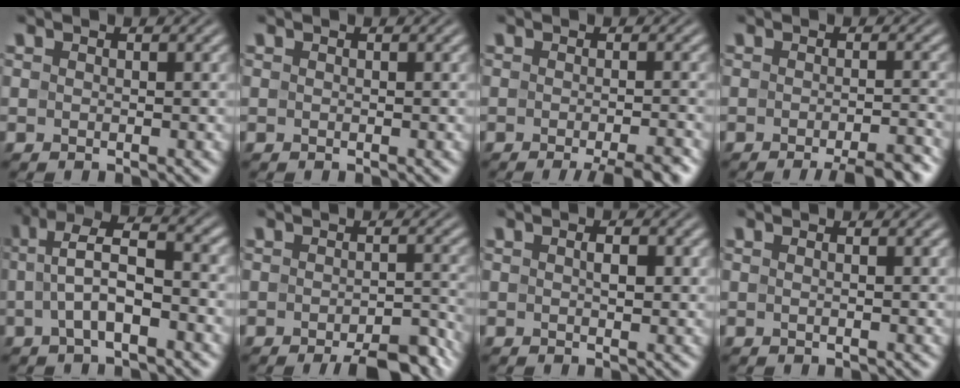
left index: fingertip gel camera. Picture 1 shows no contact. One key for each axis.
{"total": 0.0}
{"total": 4.2, "fx": -2.6, "fy": 0.7, "fz": 3.2, "tx": -0.035, "ty": -0.001, "tz": -0.038}
{"total": 4.5, "fx": -3.0, "fy": 0.8, "fz": 3.2, "tx": -0.036, "ty": 0.000, "tz": -0.043}
{"total": 5.3, "fx": -0.6, "fy": 1.9, "fz": 4.9, "tx": -0.096, "ty": 0.016, "tz": -0.015}
{"total": 5.2, "fx": -3.7, "fy": 1.5, "fz": 3.3, "tx": -0.040, "ty": 0.002, "tz": -0.047}
{"total": 1.8, "fx": 0.3, "fy": 0.8, "fz": 1.5, "tx": -0.026, "ty": 0.001, "tz": 0.005}
{"total": 1.5, "fx": 0.5, "fy": 0.4, "fz": 1.3, "tx": -0.014, "ty": -0.004, "tz": -0.001}